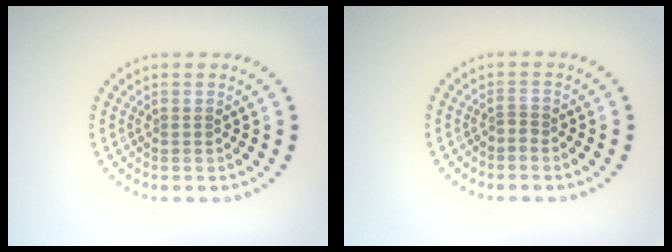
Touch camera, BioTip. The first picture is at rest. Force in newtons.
{"total": 0.7, "press": 0.4, "slide": 0.6}